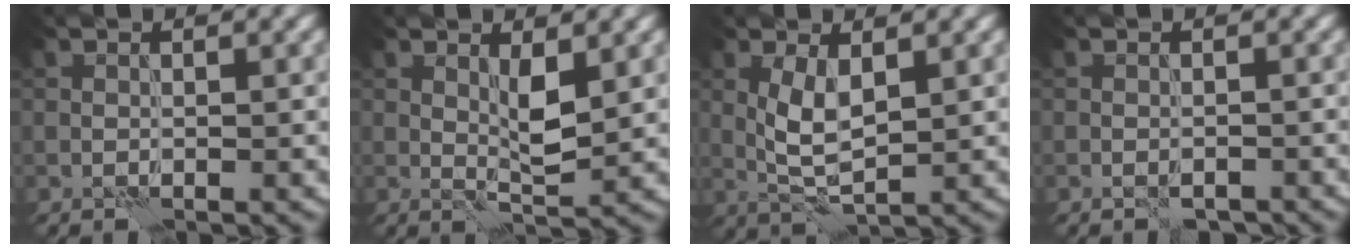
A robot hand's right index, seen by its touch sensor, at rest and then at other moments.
{"total": 2.3, "force": [1.1, 0.6, 1.9], "torque": [-0.038, -0.008, 0.021]}
{"total": 3.5, "force": [1.0, 1.4, 3.1], "torque": [-0.070, -0.002, 0.022]}
{"total": 1.5, "force": [-1.2, 0.5, 0.7], "torque": [-0.012, -0.001, -0.019]}